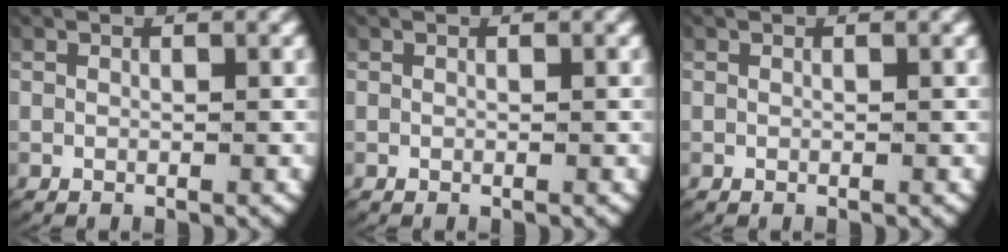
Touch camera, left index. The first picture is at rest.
{"total": 0.0}
{"total": 0.0}